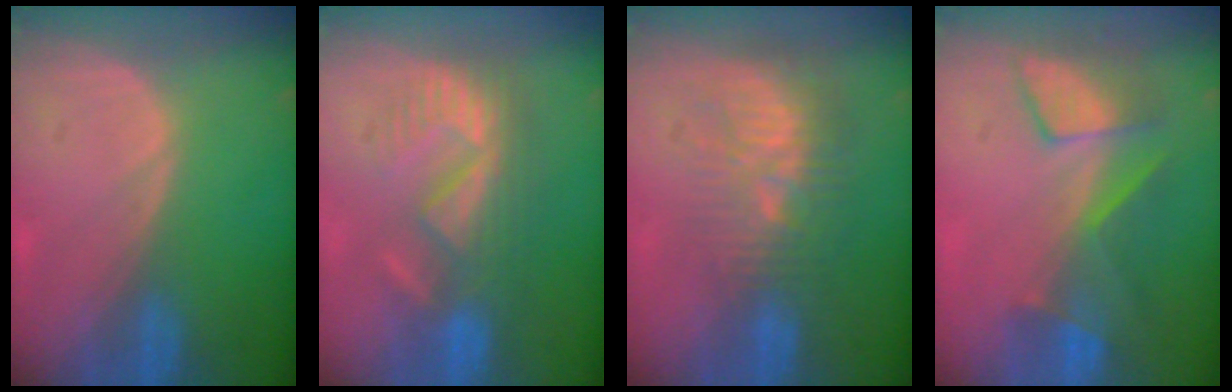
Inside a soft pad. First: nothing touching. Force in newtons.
{"total": 8.8, "press": 8.2, "slide": 3.3}
{"total": 10.3, "press": 8.9, "slide": 5.1}
{"total": 8.4, "press": 7.2, "slide": 4.3}